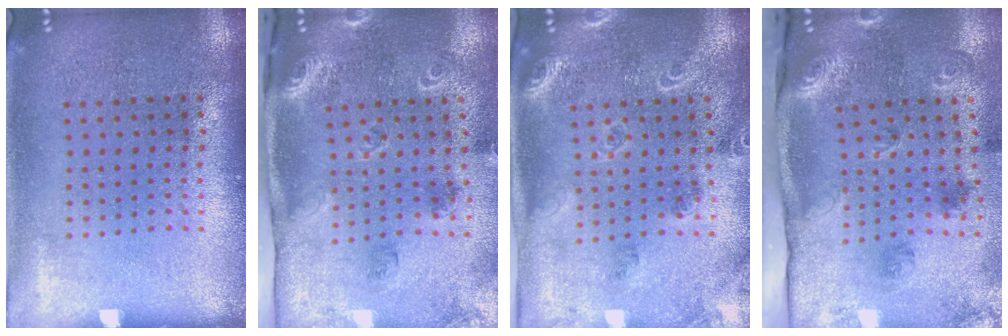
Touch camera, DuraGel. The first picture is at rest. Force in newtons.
{"total": 1.9, "press": 1.8, "slide": 0.6}
{"total": 1.8, "press": 1.8, "slide": 0.4}
{"total": 2.7, "press": 1.9, "slide": 1.8}